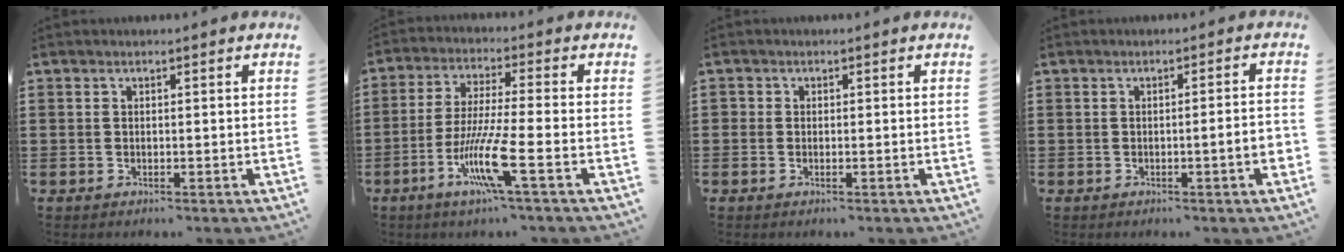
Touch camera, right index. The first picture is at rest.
{"total": 10.1, "force": [-4.5, 0.3, 9.0], "torque": [-0.188, -0.017, -0.089]}
{"total": 0.5, "force": [-0.2, 0.4, 0.2], "torque": [-0.003, 0.001, -0.004]}
{"total": 3.0, "force": [-0.9, -0.2, 2.8], "torque": [-0.043, -0.008, -0.017]}